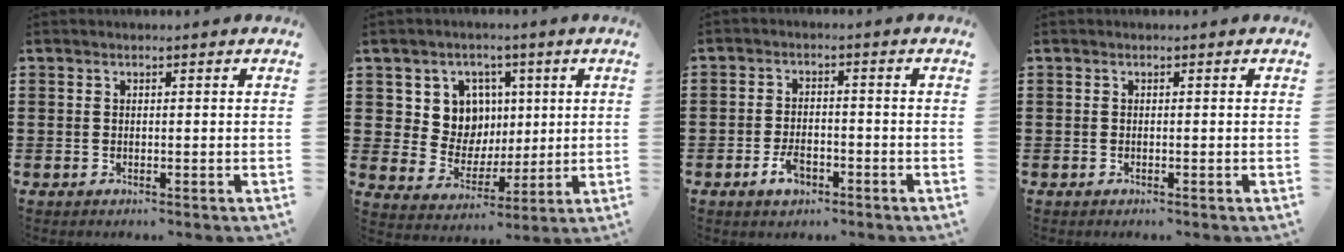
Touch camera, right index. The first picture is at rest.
{"total": 8.6, "force": [2.7, 7.7, 2.7], "torque": [-0.078, 0.002, 0.053]}
{"total": 3.7, "force": [-2.0, 1.9, 2.5], "torque": [-0.056, -0.002, -0.041]}
{"total": 0.0}